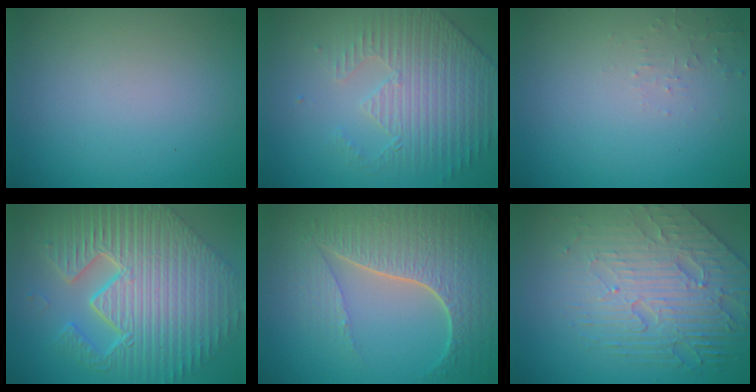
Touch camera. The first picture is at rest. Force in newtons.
{"total": 4.4, "press": 3.6, "slide": 2.5}
{"total": 1.2, "press": 1.2, "slide": 0.3}
{"total": 12.4, "press": 8.0, "slide": 9.5}
{"total": 7.7, "press": 5.6, "slide": 5.3}
{"total": 6.7, "press": 5.3, "slide": 4.1}